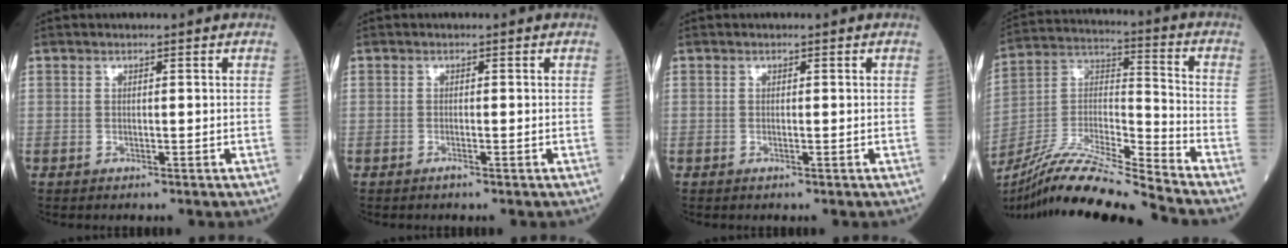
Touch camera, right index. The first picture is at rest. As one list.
[{"total": 0.6, "force": [-0.4, -0.2, 0.4], "torque": [-0.010, 0.000, -0.006]}, {"total": 0.0}, {"total": 17.1, "force": [-15.4, -1.7, 7.1], "torque": [-0.134, 0.008, -0.282]}]